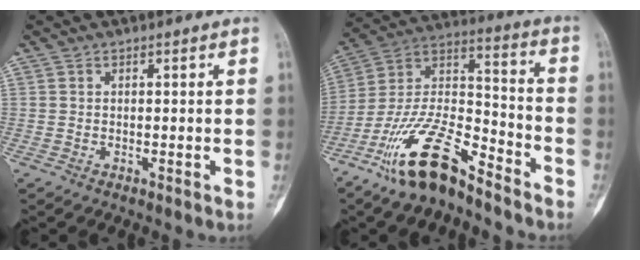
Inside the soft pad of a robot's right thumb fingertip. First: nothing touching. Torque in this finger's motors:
{"motor_torque": [0.67, 0.62, 1.49, -1.28, 0.22]}